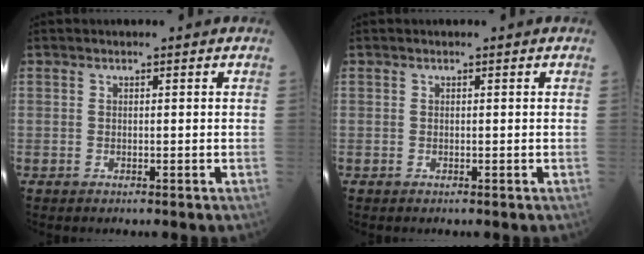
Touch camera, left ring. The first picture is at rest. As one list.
[{"total": 0.0}]